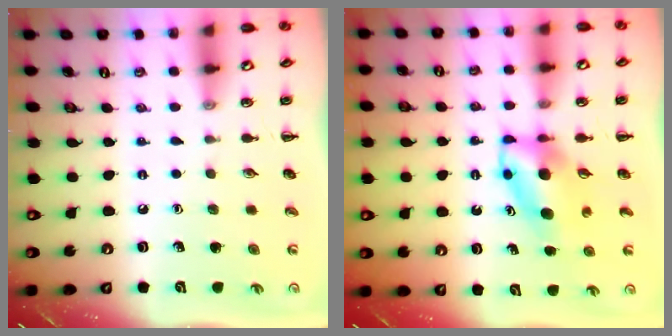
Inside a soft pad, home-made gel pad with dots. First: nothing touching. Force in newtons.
{"total": 6.5, "press": 6.5, "slide": 1.1}